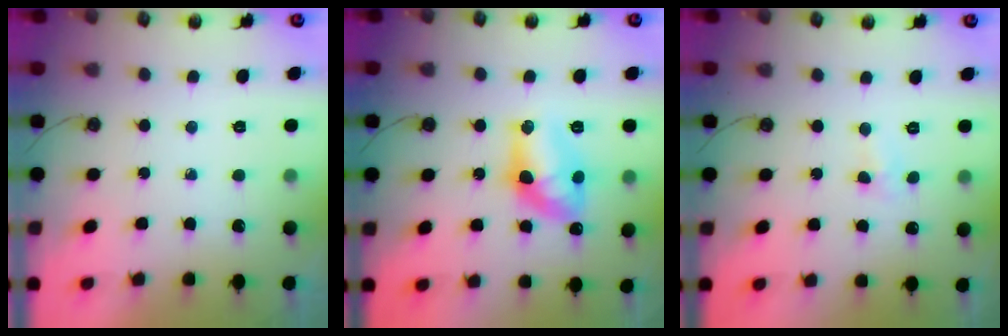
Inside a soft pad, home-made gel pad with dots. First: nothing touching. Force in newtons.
{"total": 12.3, "press": 12.3, "slide": 0.9}
{"total": 2.9, "press": 2.9, "slide": 0.4}